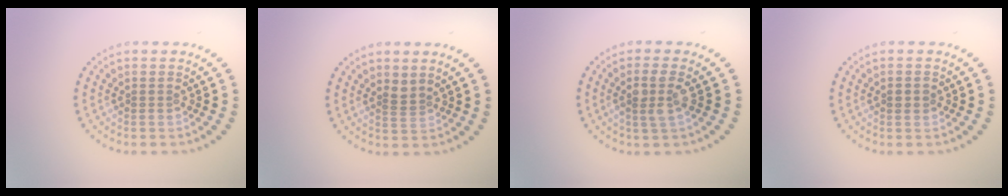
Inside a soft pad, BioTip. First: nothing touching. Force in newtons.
{"total": 1.2, "press": 0.8, "slide": 0.9}
{"total": 2.3, "press": 2.0, "slide": 1.1}
{"total": 1.2, "press": 1.2, "slide": 0.0}